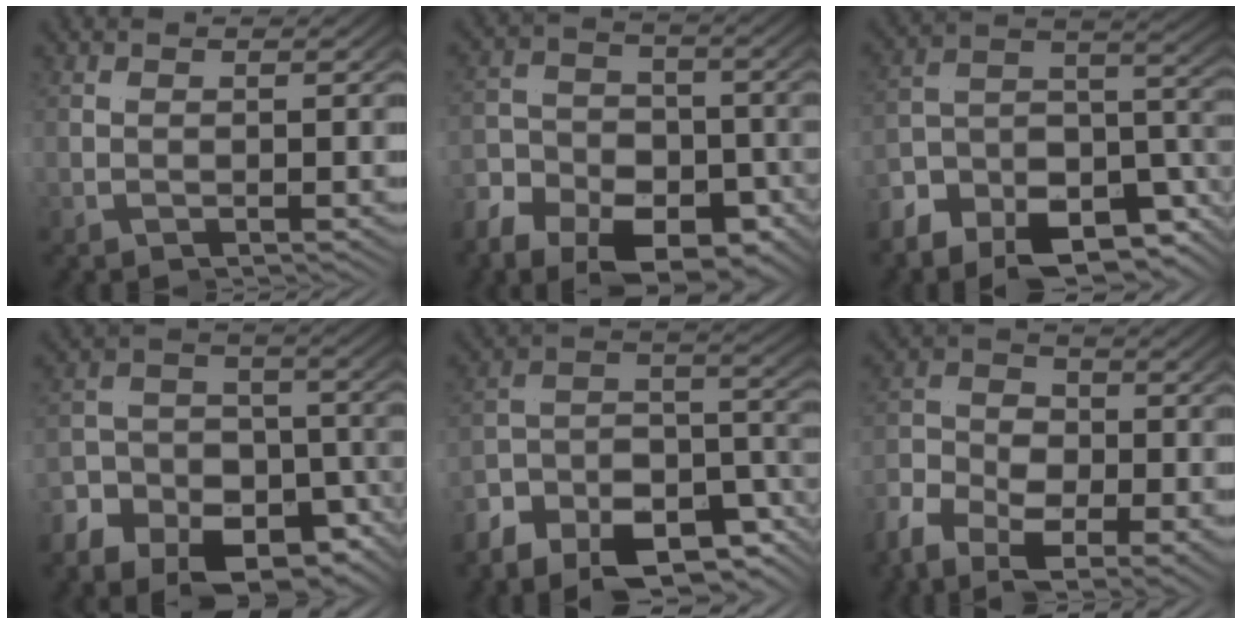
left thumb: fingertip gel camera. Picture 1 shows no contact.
{"total": 7.8, "force": [-3.0, 4.2, 5.8], "torque": [-0.081, 0.000, -0.069]}
{"total": 4.9, "force": [-3.4, 0.7, 3.5], "torque": [-0.071, 0.024, -0.075]}
{"total": 8.7, "force": [-4.3, 4.8, 5.9], "torque": [-0.086, -0.006, -0.086]}
{"total": 4.9, "force": [-3.5, 0.4, 3.4], "torque": [-0.068, 0.027, -0.078]}
{"total": 5.6, "force": [-0.6, 2.3, 5.1], "torque": [-0.082, 0.026, -0.041]}